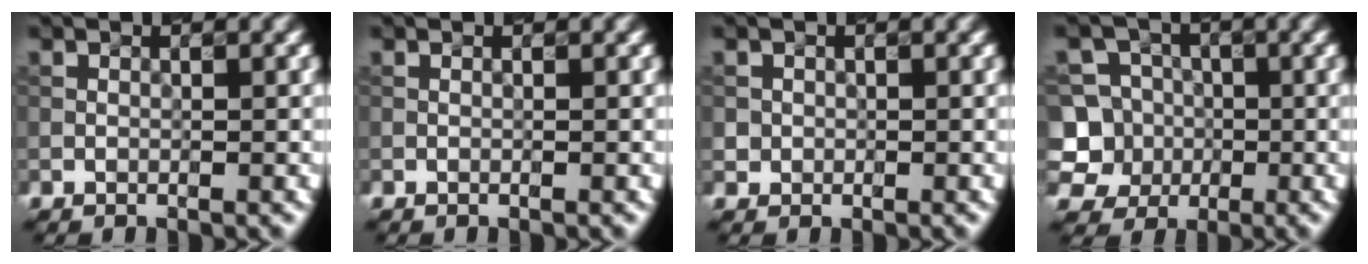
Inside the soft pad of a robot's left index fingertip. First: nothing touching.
{"total": 0.0}
{"total": 0.8, "force": [0.0, 0.8, 0.0], "torque": [0.008, -0.003, 0.000]}
{"total": 7.6, "force": [-1.5, 7.2, 2.1], "torque": [-0.042, 0.021, -0.055]}